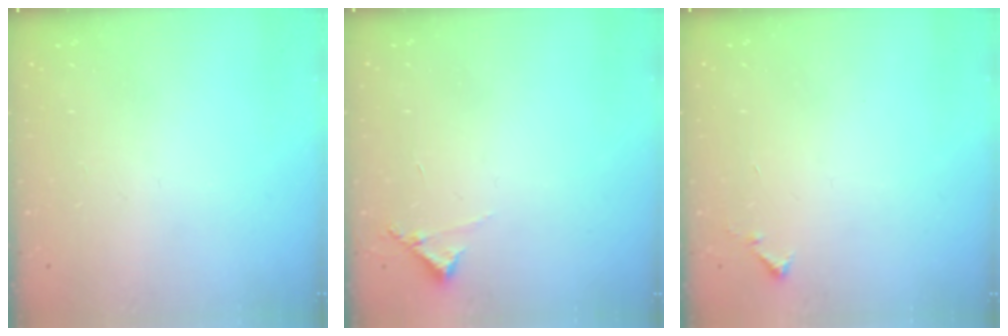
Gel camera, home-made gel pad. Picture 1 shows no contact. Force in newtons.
{"total": 4.3, "press": 4.3, "slide": 0.2}
{"total": 5.8, "press": 5.8, "slide": 0.4}